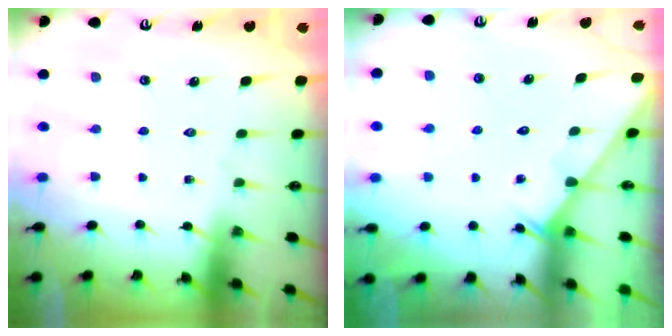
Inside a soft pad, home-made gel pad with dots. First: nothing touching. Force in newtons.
{"total": 2.4, "press": 2.4, "slide": 0.2}